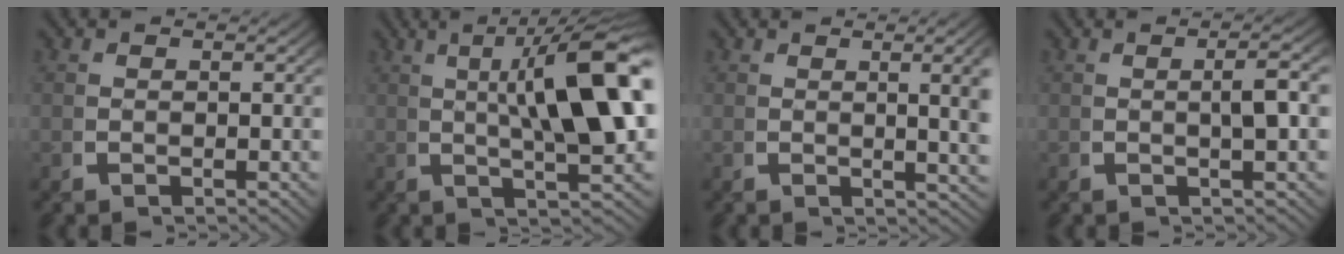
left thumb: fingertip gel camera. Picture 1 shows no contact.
{"total": 12.5, "force": [2.3, 4.4, 11.5], "torque": [-0.157, 0.006, 0.035]}
{"total": 4.8, "force": [0.7, 1.3, 4.6], "torque": [-0.053, 0.001, 0.010]}
{"total": 2.9, "force": [0.4, 0.4, 2.9], "torque": [-0.051, 0.005, 0.005]}